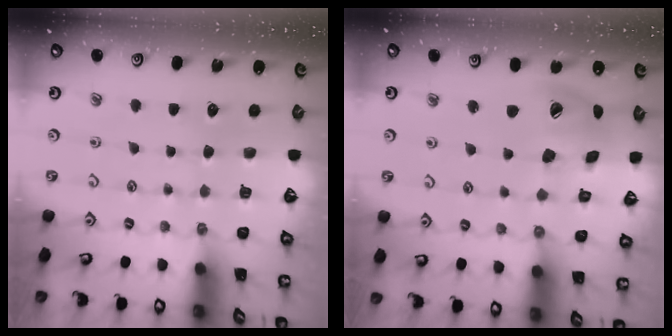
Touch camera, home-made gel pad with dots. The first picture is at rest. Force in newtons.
{"total": 16.1, "press": 16.0, "slide": 2.5}